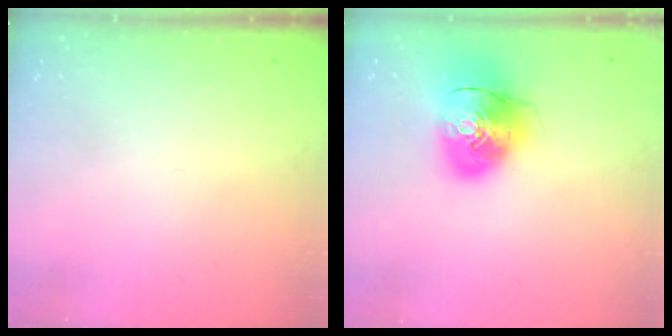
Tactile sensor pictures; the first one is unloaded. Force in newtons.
{"total": 13.0, "press": 12.8, "slide": 2.4}